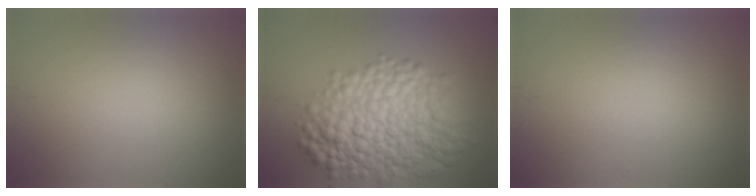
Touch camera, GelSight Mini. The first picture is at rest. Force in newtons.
{"total": 9.7, "press": 9.7, "slide": 0.1}
{"total": 0.0}